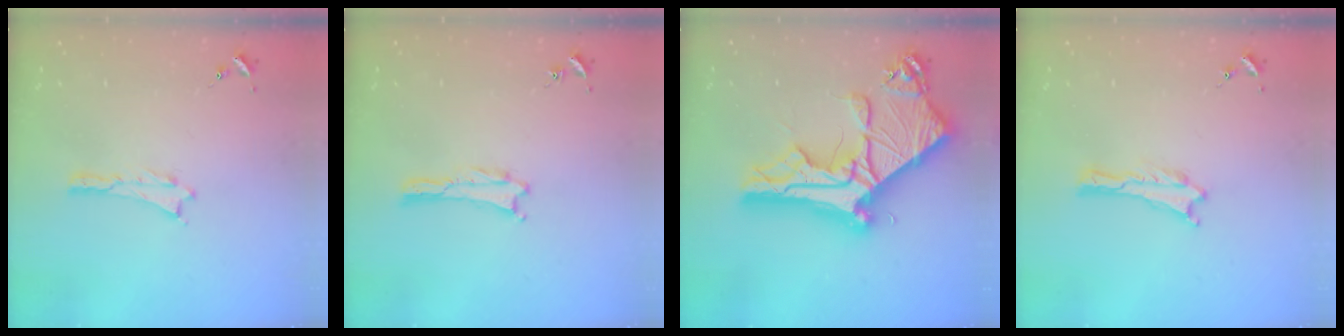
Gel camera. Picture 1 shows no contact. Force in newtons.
{"total": 0.0}
{"total": 16.9, "press": 16.8, "slide": 1.7}
{"total": 0.0}